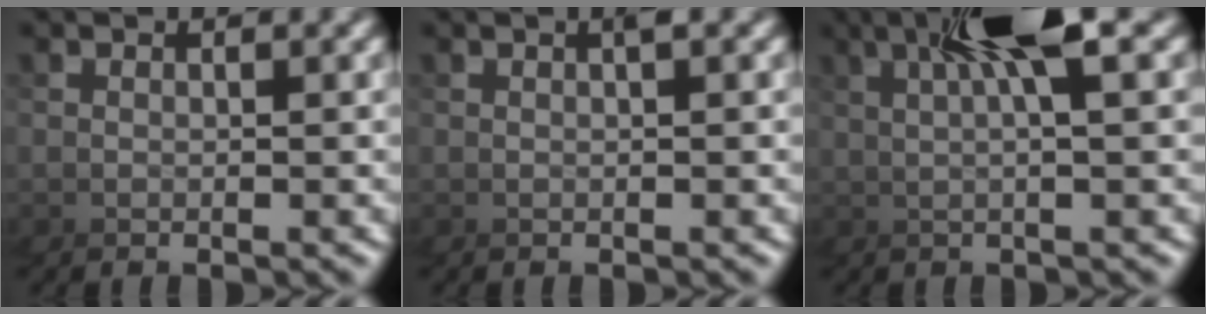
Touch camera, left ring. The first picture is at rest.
{"total": 0.7, "force": [-0.1, -0.6, 0.4], "torque": [-0.012, 0.005, -0.003]}
{"total": 5.8, "force": [2.5, -0.8, 5.2], "torque": [-0.107, 0.033, 0.034]}